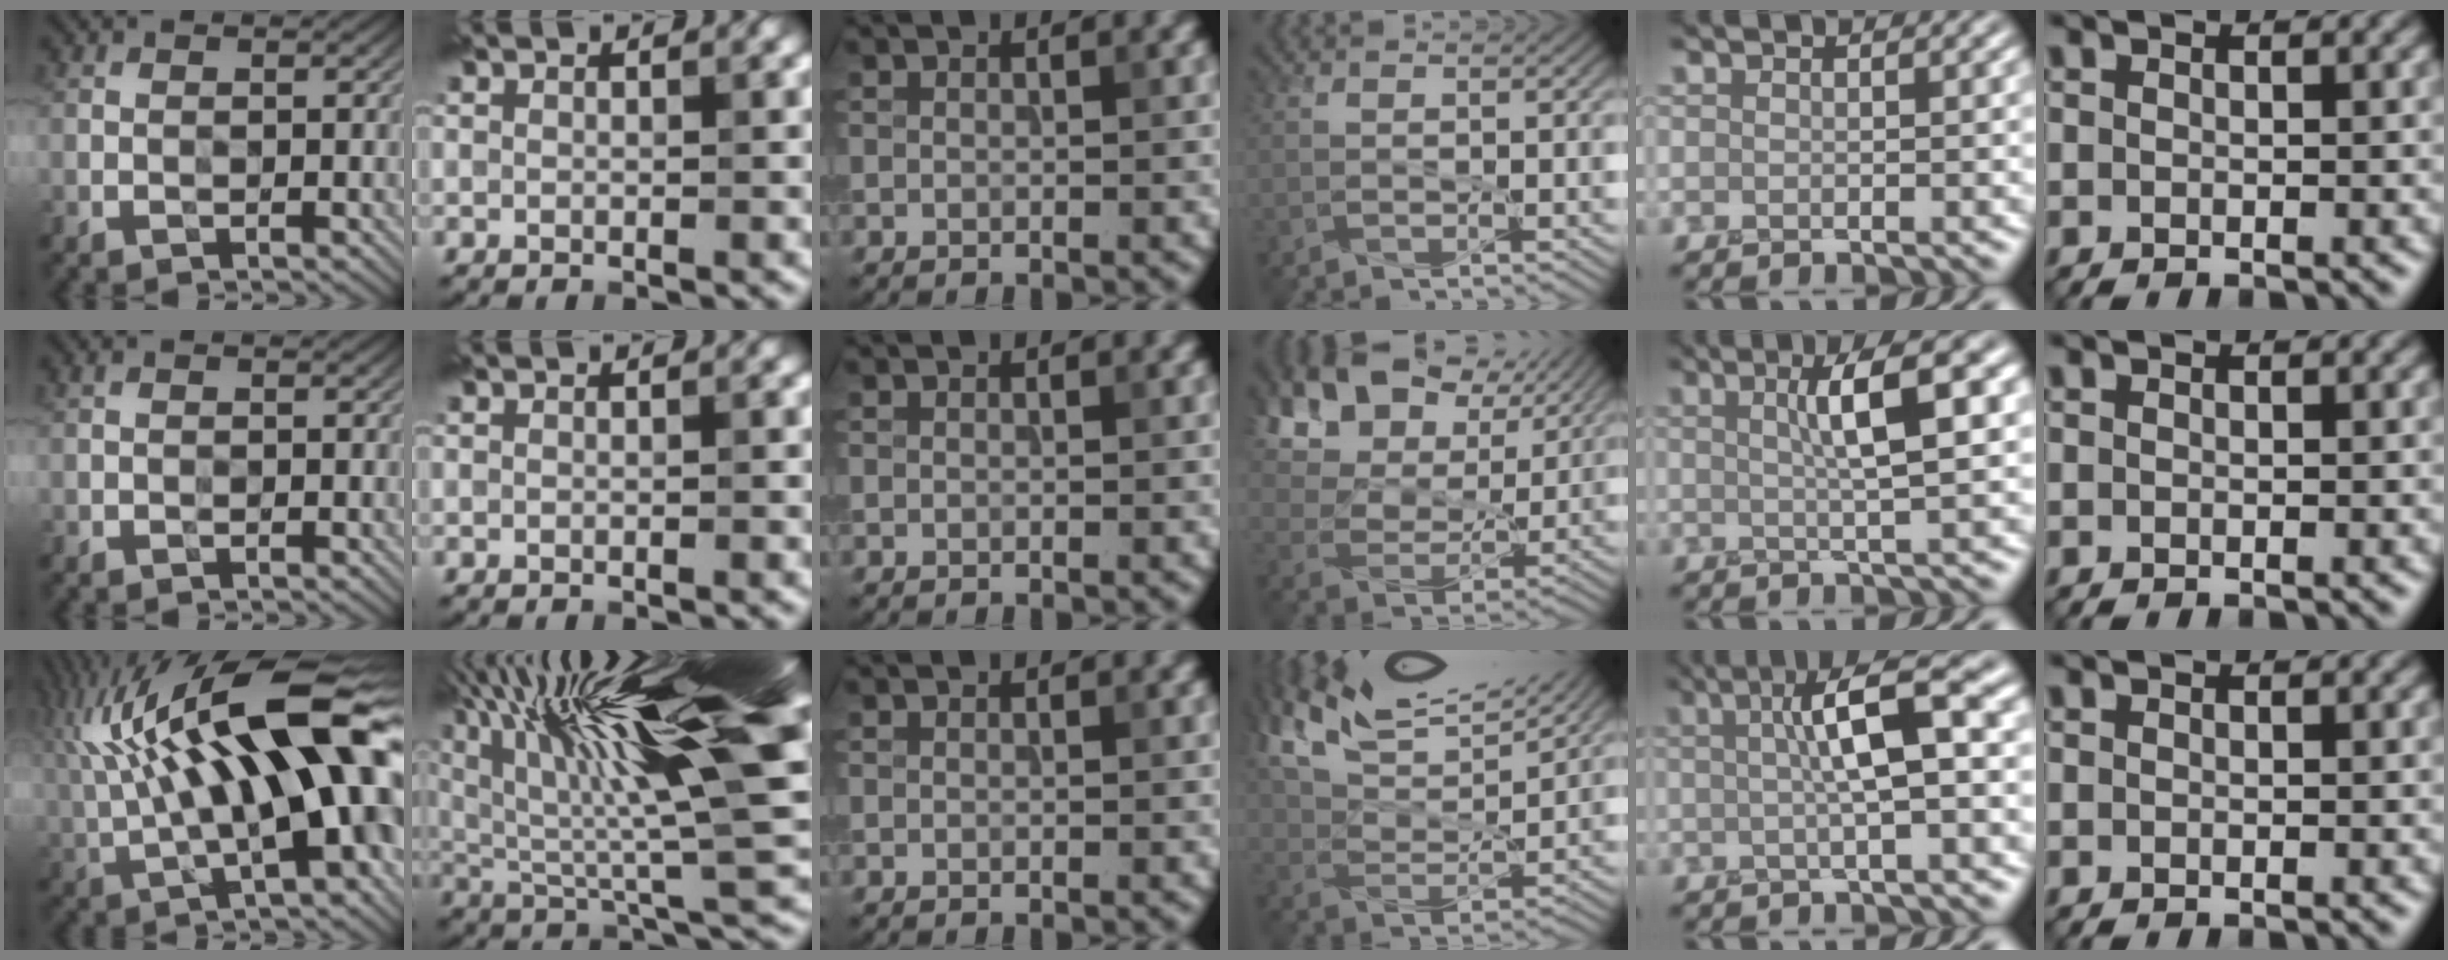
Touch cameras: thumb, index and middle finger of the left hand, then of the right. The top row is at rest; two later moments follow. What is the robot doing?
{"motion": "peel", "object": "velcro strap"}